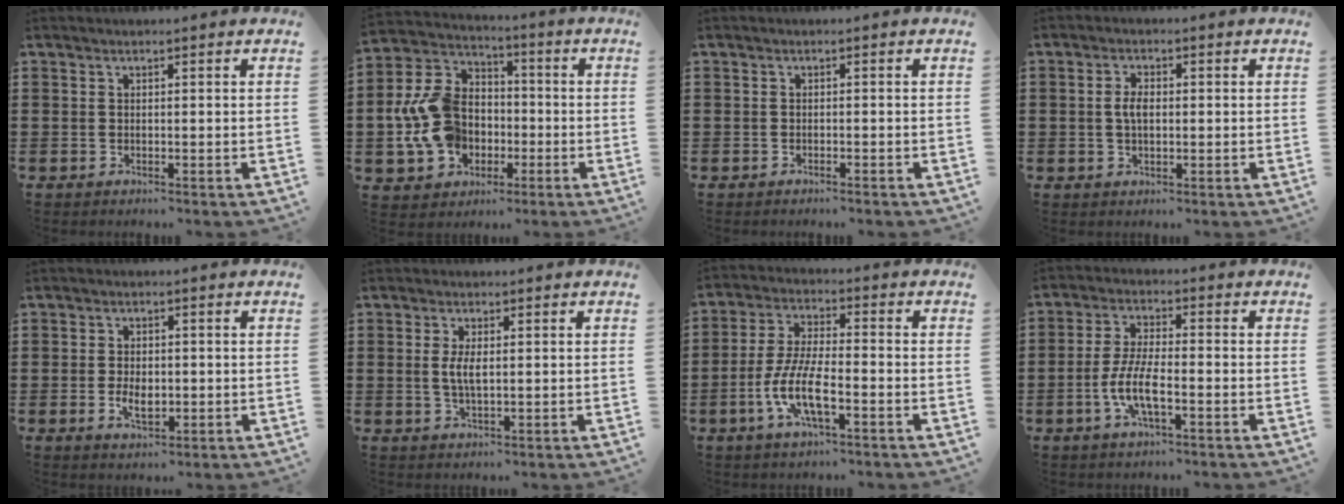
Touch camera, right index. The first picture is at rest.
{"total": 12.0, "force": [-1.8, 9.7, 6.8], "torque": [-0.200, 0.016, -0.038]}
{"total": 0.8, "force": [-0.7, -0.1, 0.1], "torque": [-0.005, -0.001, -0.016]}
{"total": 3.0, "force": [0.1, 1.5, 2.6], "torque": [-0.053, 0.006, -0.001]}
{"total": 3.5, "force": [-0.7, 1.9, 2.9], "torque": [-0.044, -0.001, -0.013]}
{"total": 3.2, "force": [0.2, 1.0, 3.0], "torque": [-0.067, -0.001, 0.000]}
{"total": 8.4, "force": [-3.4, 2.2, 7.4], "torque": [-0.174, -0.017, -0.070]}
{"total": 6.7, "force": [-2.5, 1.7, 6.0], "torque": [-0.140, -0.014, -0.053]}